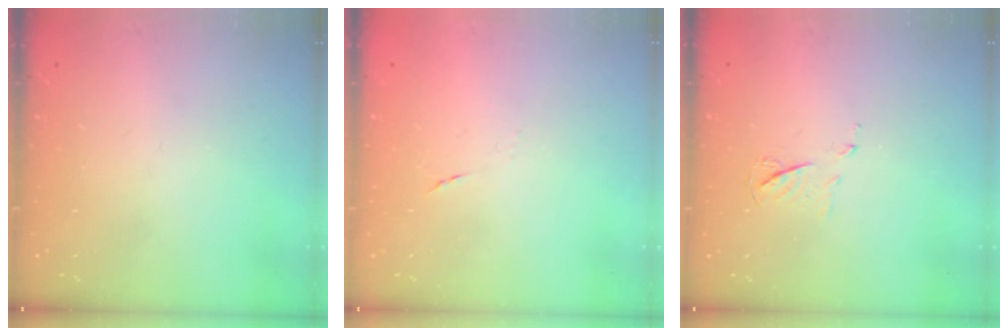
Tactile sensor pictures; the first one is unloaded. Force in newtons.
{"total": 4.3, "press": 4.2, "slide": 1.2}
{"total": 6.1, "press": 6.0, "slide": 0.7}